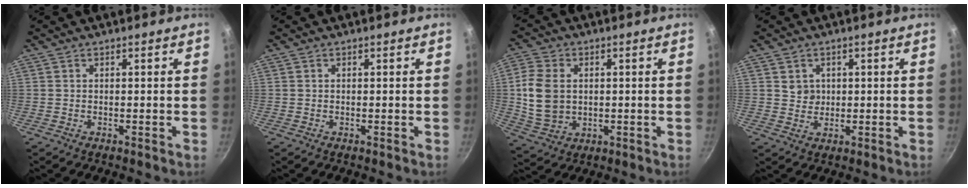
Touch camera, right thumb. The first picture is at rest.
{"total": 0.0}
{"total": 10.4, "force": [0.8, 7.9, 6.7], "torque": [-0.118, -0.006, 0.021]}
{"total": 3.0, "force": [0.7, 2.8, 0.8], "torque": [0.005, -0.002, 0.014]}